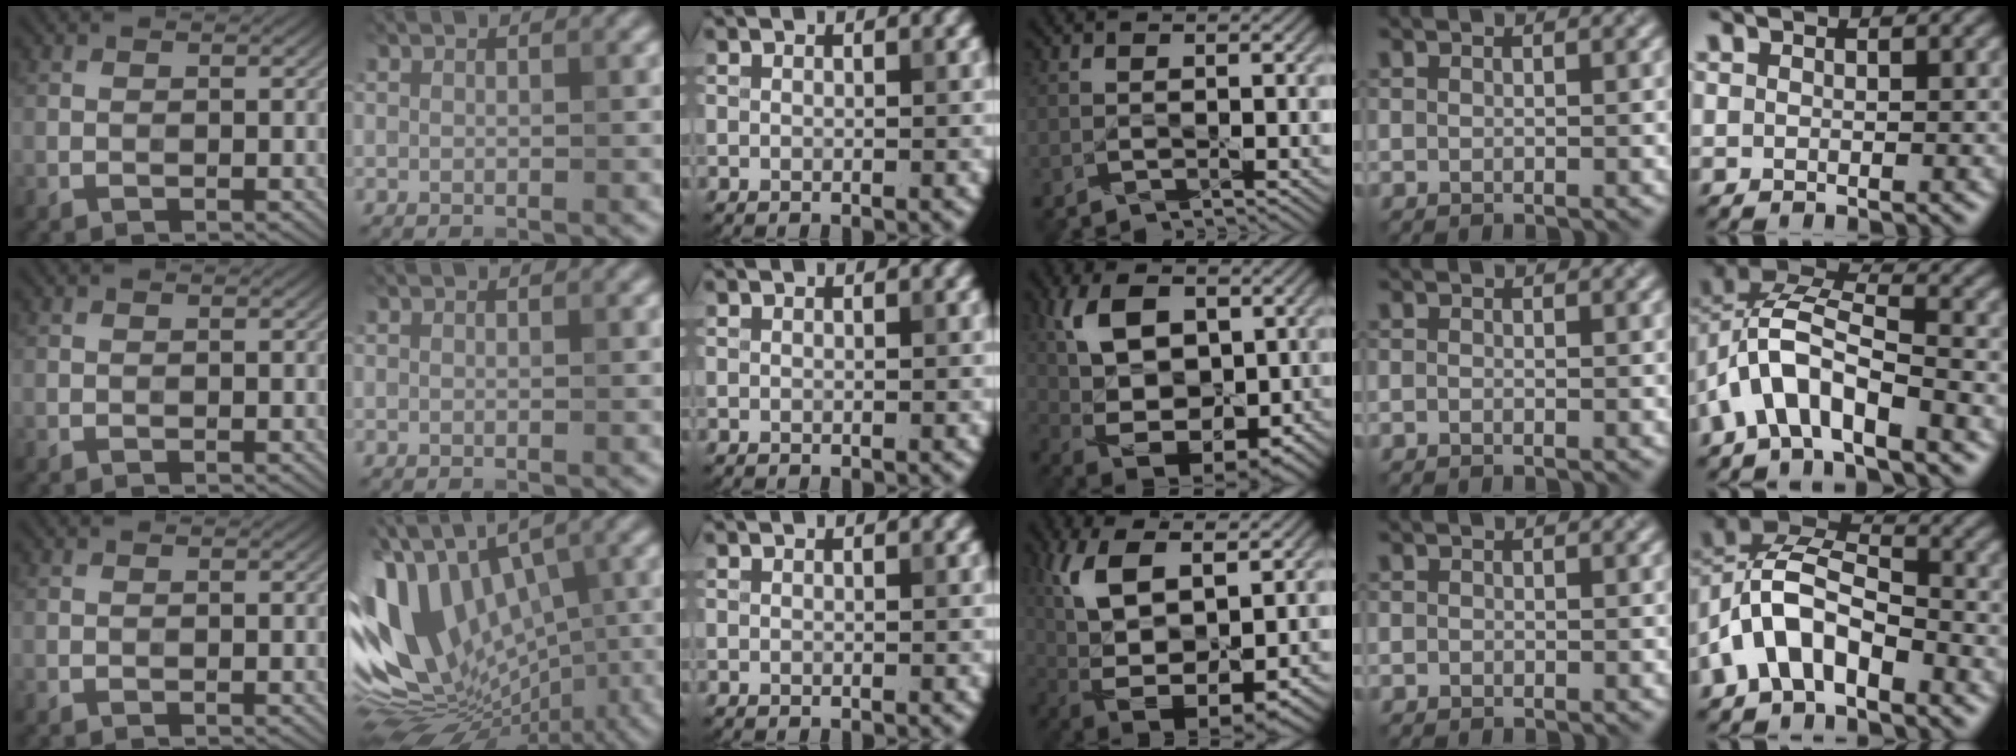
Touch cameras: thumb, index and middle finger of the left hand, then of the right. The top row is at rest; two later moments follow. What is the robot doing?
{"motion": "wipe", "object": "whiteboard"}